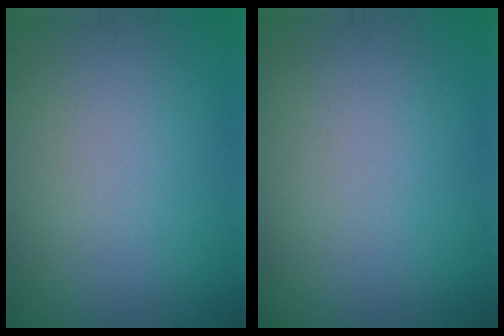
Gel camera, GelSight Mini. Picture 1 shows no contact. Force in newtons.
{"total": 0.0}